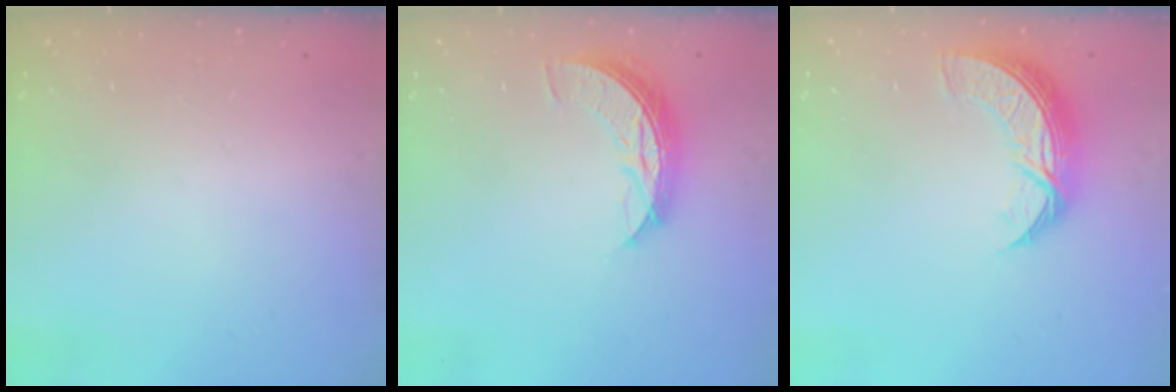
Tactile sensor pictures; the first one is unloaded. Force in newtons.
{"total": 7.9, "press": 7.9, "slide": 0.4}
{"total": 8.8, "press": 8.7, "slide": 1.0}